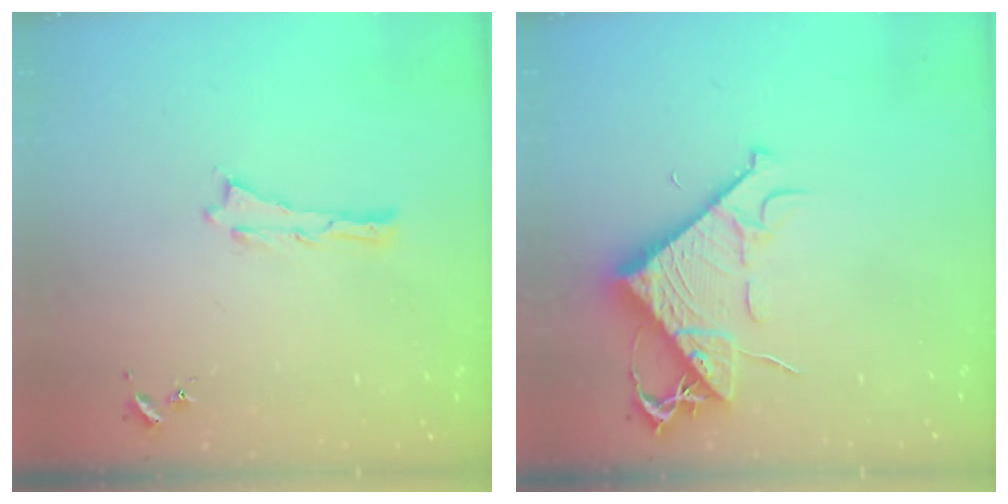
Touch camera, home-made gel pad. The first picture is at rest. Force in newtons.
{"total": 8.2, "press": 8.1, "slide": 1.1}